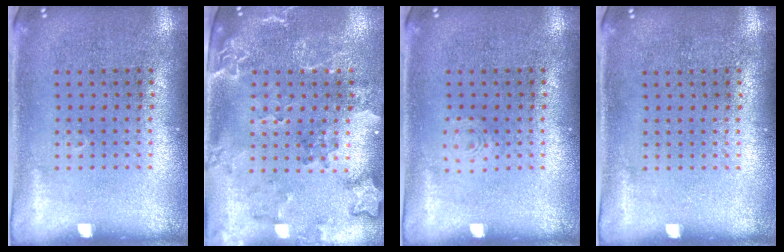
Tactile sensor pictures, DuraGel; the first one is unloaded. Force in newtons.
{"total": 2.1, "press": 2.0, "slide": 0.8}
{"total": 0.6, "press": 0.6, "slide": 0.1}
{"total": 0.0}